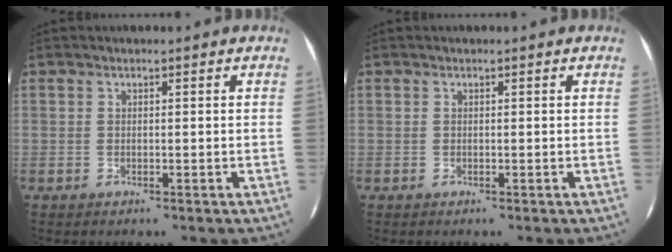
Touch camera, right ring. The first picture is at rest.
{"total": 0.0}